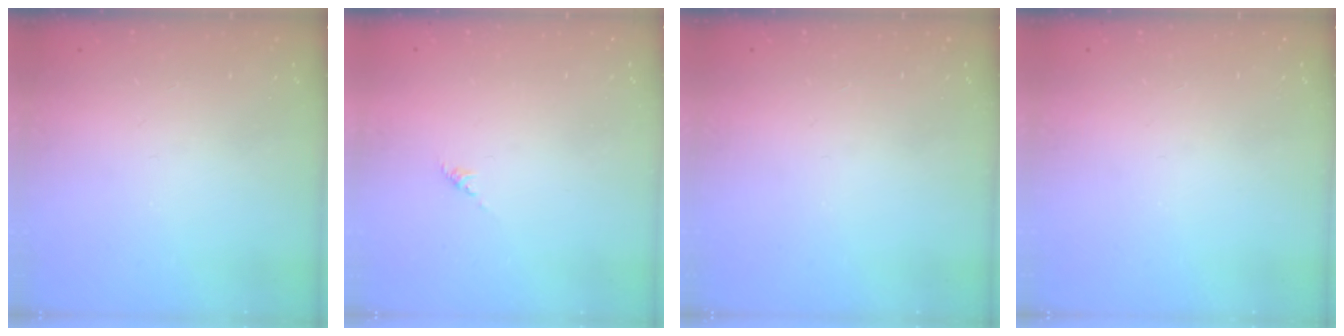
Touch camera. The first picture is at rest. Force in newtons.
{"total": 0.0}
{"total": 0.0}
{"total": 0.0}